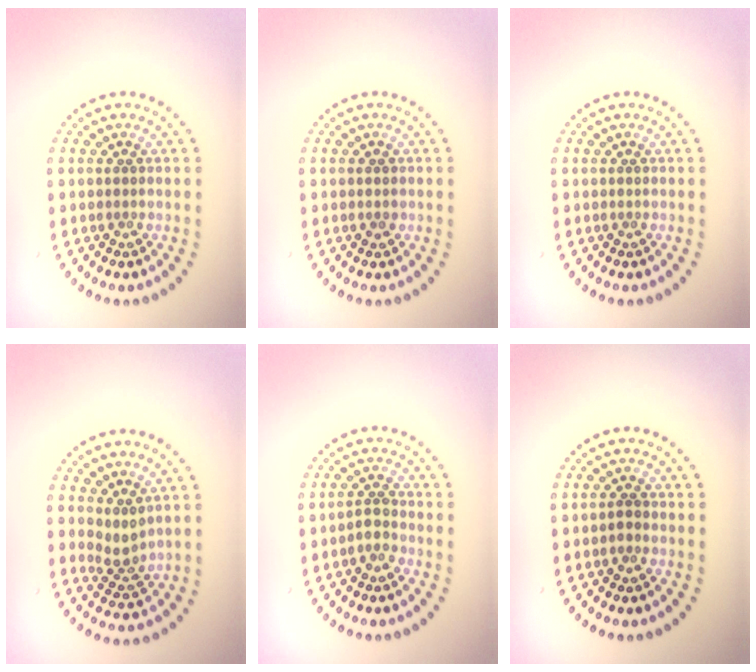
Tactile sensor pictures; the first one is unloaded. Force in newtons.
{"total": 0.9, "press": 0.9, "slide": 0.1}
{"total": 0.0}
{"total": 2.2, "press": 1.6, "slide": 1.5}
{"total": 1.5, "press": 1.2, "slide": 0.9}
{"total": 0.6, "press": 0.6, "slide": 0.1}